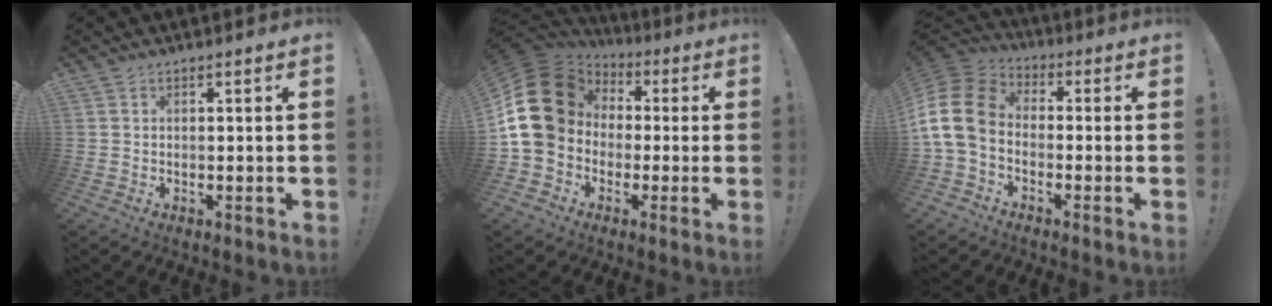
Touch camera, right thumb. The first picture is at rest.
{"total": 19.6, "force": [2.0, 15.8, 11.5], "torque": [-0.196, 0.008, 0.053]}
{"total": 14.4, "force": [-1.7, 10.0, 10.2], "torque": [-0.199, 0.023, -0.023]}